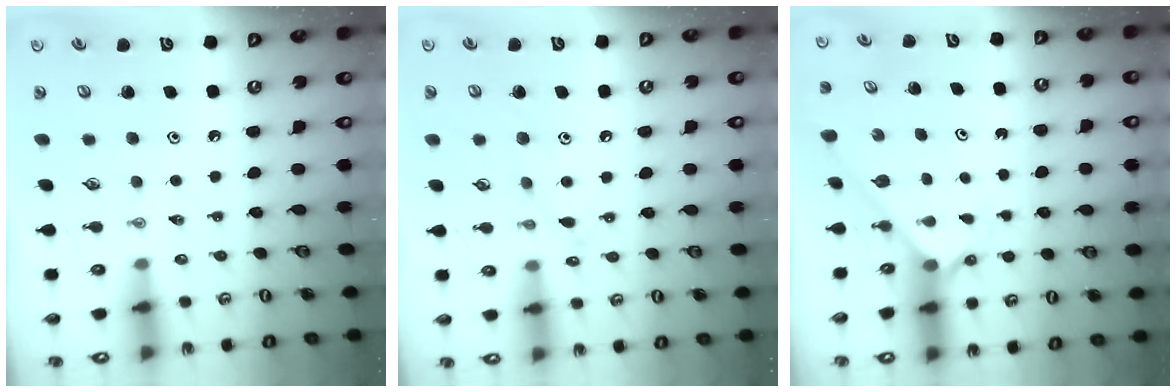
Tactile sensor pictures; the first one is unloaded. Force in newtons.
{"total": 8.2, "press": 8.1, "slide": 0.6}
{"total": 2.5, "press": 2.5, "slide": 0.2}